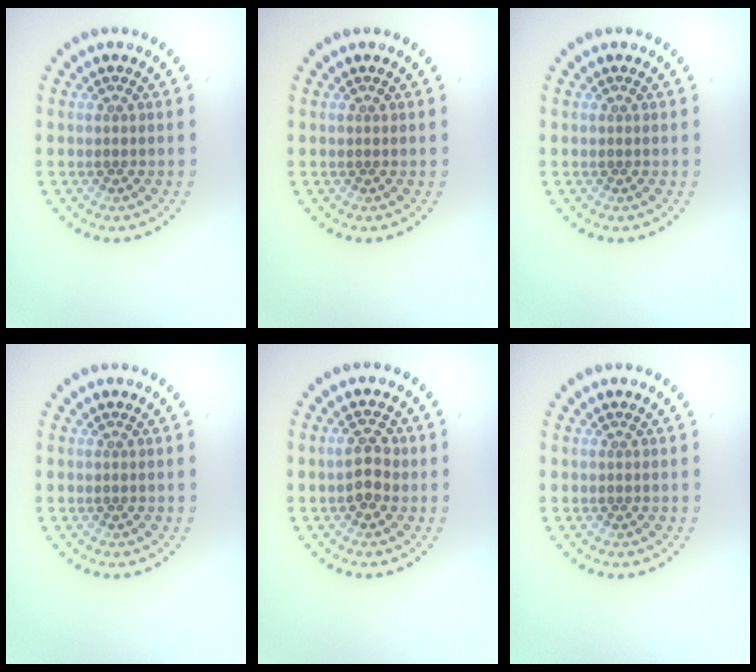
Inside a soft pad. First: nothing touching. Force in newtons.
{"total": 0.0}
{"total": 0.0}
{"total": 0.0}
{"total": 2.4, "press": 2.4, "slide": 0.2}
{"total": 0.0}